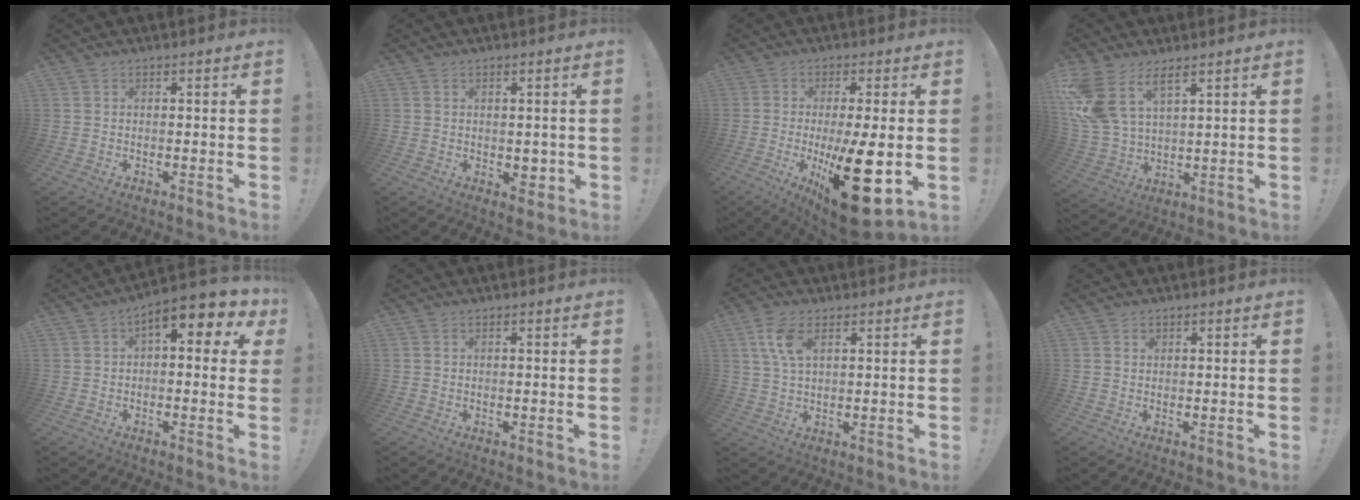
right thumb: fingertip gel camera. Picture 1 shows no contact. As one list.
[{"total": 3.2, "force": [0.4, 2.6, 1.8], "torque": [-0.016, -0.001, 0.009]}, {"total": 19.8, "force": [-4.4, 5.6, 18.5], "torque": [-0.285, 0.002, -0.054]}, {"total": 12.1, "force": [7.3, 6.3, 7.3], "torque": [-0.163, -0.036, 0.144]}, {"total": 8.7, "force": [3.6, 3.5, 7.1], "torque": [-0.088, -0.024, 0.058]}, {"total": 0.0}, {"total": 7.6, "force": [3.1, 3.9, 5.6], "torque": [-0.109, -0.010, 0.055]}, {"total": 0.8, "force": [0.4, 0.6, 0.0], "torque": [0.006, -0.002, 0.008]}]